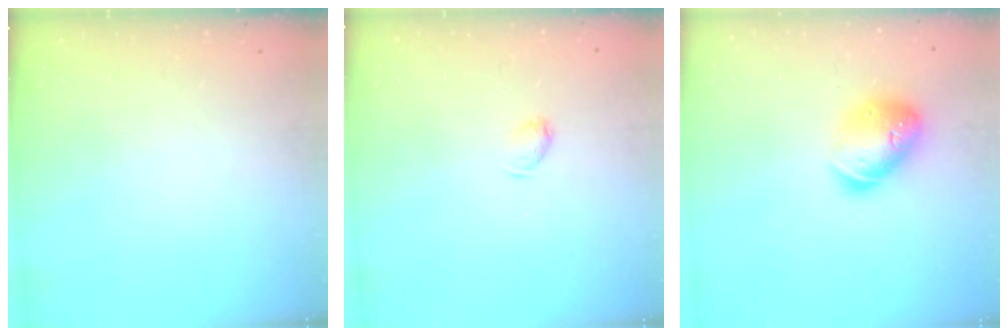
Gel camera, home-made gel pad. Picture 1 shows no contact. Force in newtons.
{"total": 3.5, "press": 3.4, "slide": 0.6}
{"total": 15.4, "press": 15.2, "slide": 2.2}